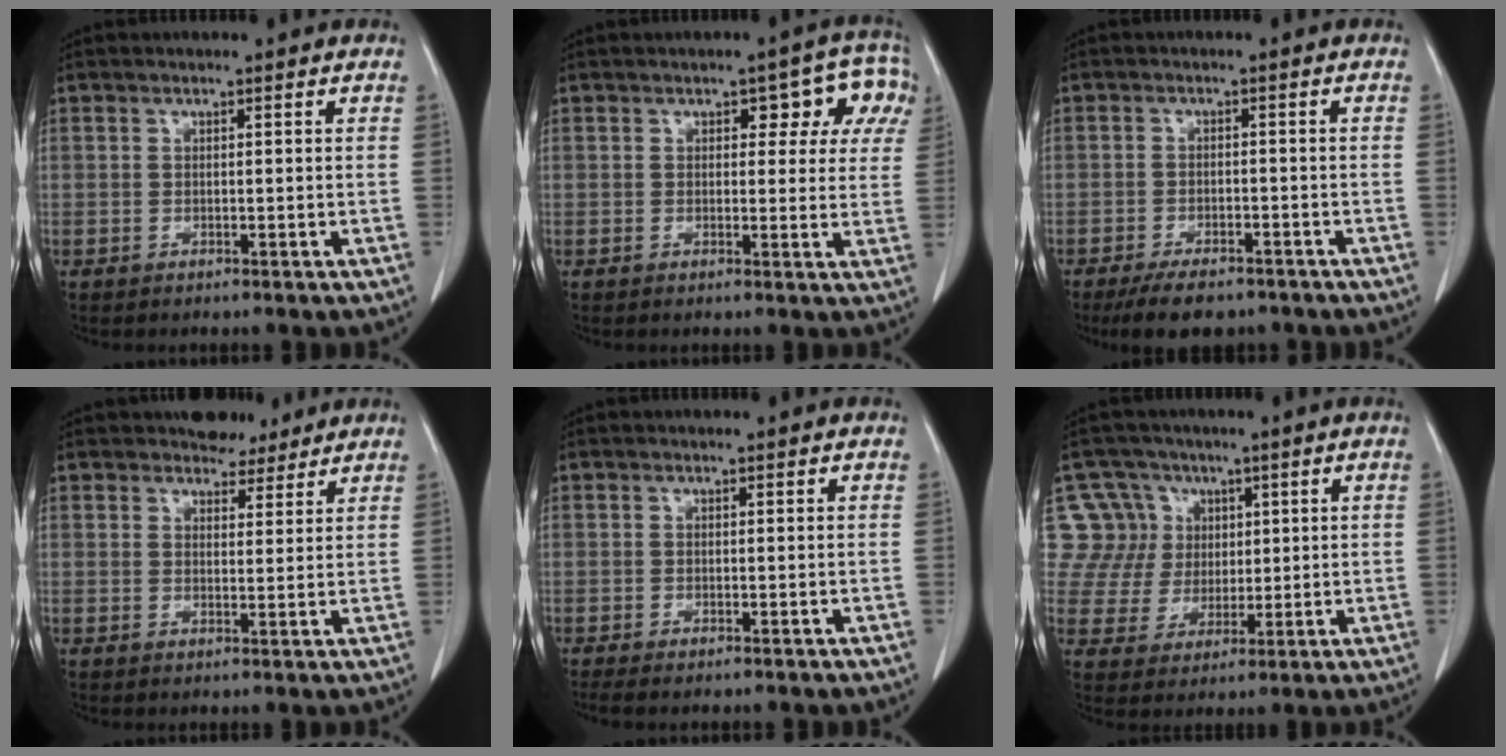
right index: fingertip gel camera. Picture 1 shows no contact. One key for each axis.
{"total": 7.2, "fx": 3.2, "fy": 3.9, "fz": 5.1, "tx": -0.042, "ty": 0.018, "tz": 0.028}
{"total": 7.0, "fx": -5.6, "fy": 2.6, "fz": 3.4, "tx": -0.051, "ty": -0.005, "tz": -0.084}
{"total": 3.9, "fx": 3.5, "fy": 1.8, "fz": 0.6, "tx": -0.004, "ty": -0.001, "tz": 0.049}
{"total": 2.4, "fx": -2.0, "fy": 0.3, "fz": 1.4, "tx": -0.013, "ty": -0.006, "tz": -0.026}
{"total": 11.4, "fx": 4.0, "fy": 10.7, "fz": 0.6, "tx": -0.018, "ty": 0.036, "tz": 0.088}